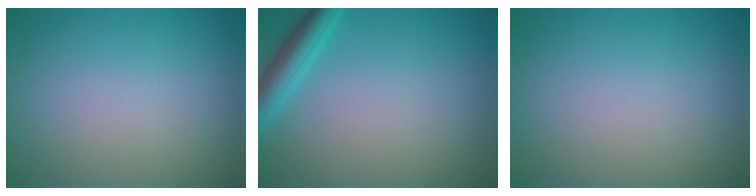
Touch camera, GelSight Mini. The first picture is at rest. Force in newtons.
{"total": 3.1, "press": 3.1, "slide": 0.2}
{"total": 0.0}